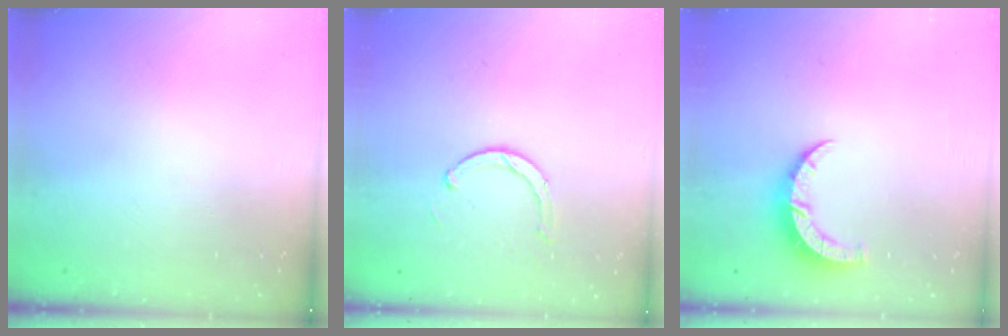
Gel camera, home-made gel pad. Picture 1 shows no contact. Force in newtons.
{"total": 2.9, "press": 2.9, "slide": 0.4}
{"total": 6.5, "press": 6.5, "slide": 0.4}